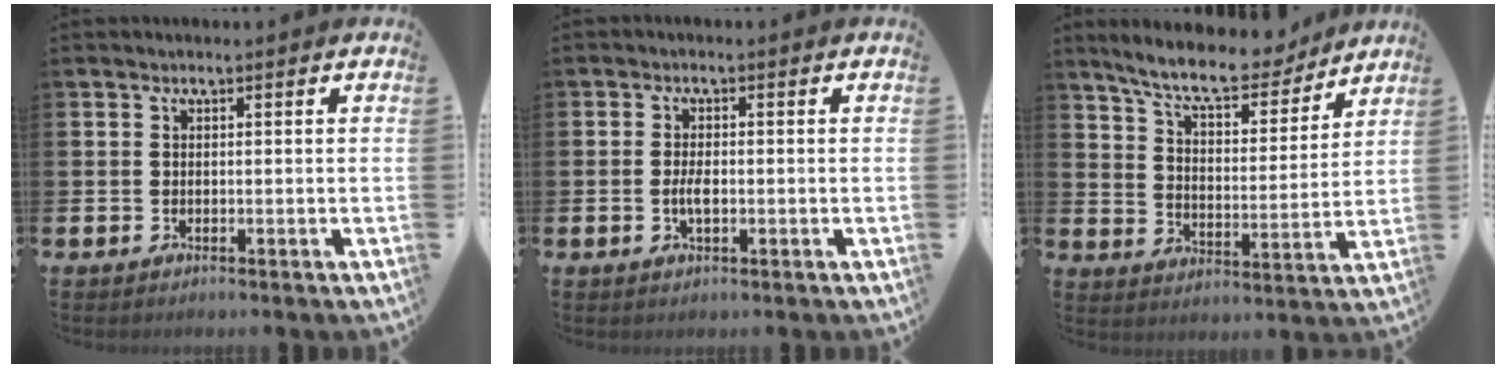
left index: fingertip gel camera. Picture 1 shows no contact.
{"total": 2.3, "force": [-0.4, 0.9, 2.1], "torque": [-0.030, -0.004, -0.009]}
{"total": 9.8, "force": [8.9, 2.1, 3.6], "torque": [-0.094, -0.053, 0.155]}